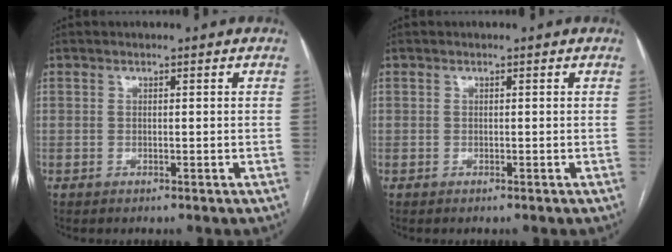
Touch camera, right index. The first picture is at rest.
{"total": 0.0}